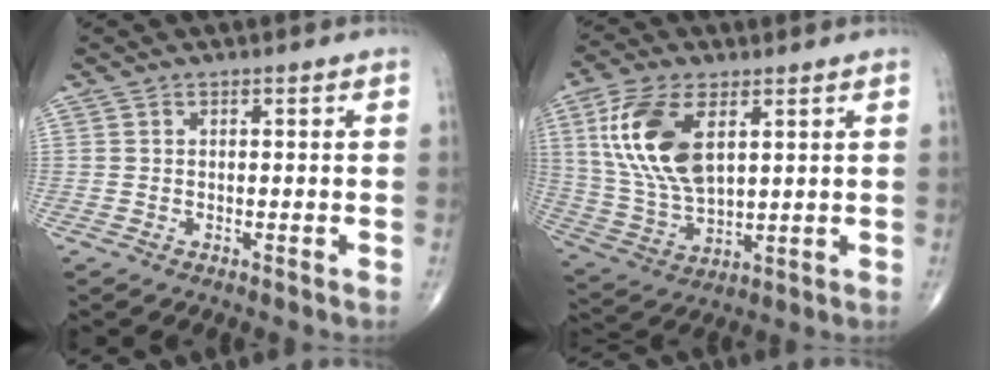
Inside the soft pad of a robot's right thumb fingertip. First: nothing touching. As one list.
[{"total": 15.5, "force": [5.1, 7.8, 12.4], "torque": [-0.252, -0.014, 0.105]}]